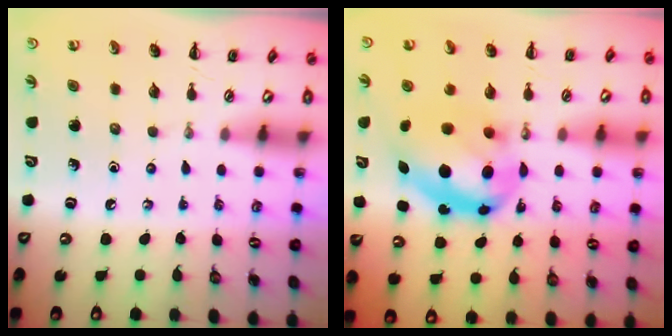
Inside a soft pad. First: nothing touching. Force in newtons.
{"total": 13.6, "press": 13.2, "slide": 2.9}